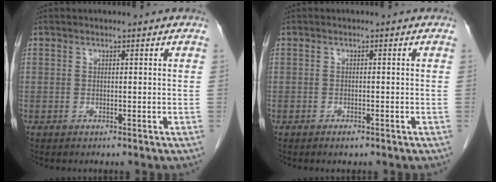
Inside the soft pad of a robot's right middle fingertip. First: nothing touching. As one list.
[{"total": 0.9, "force": [-0.7, 0.3, 0.5], "torque": [-0.010, 0.000, -0.008]}]